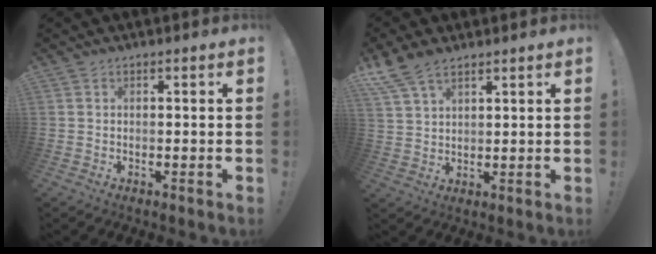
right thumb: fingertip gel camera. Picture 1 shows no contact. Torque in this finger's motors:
{"motor_torque": [0.11, 0.15, 0.48, 0.26, 0.02]}